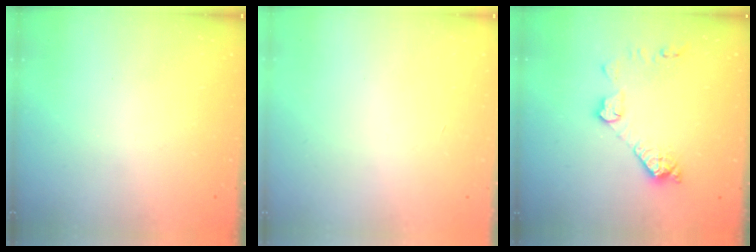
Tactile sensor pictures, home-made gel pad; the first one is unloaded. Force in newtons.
{"total": 0.0}
{"total": 10.9, "press": 10.9, "slide": 0.7}